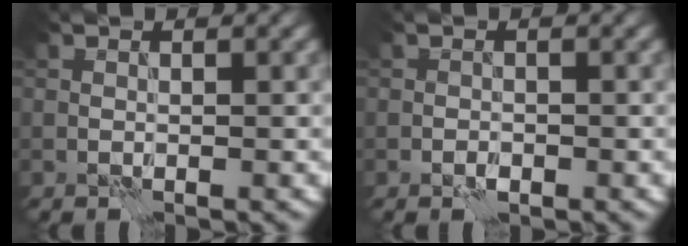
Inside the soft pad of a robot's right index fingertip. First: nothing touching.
{"total": 1.1, "force": [-0.5, 0.8, 0.5], "torque": [-0.008, 0.000, -0.012]}